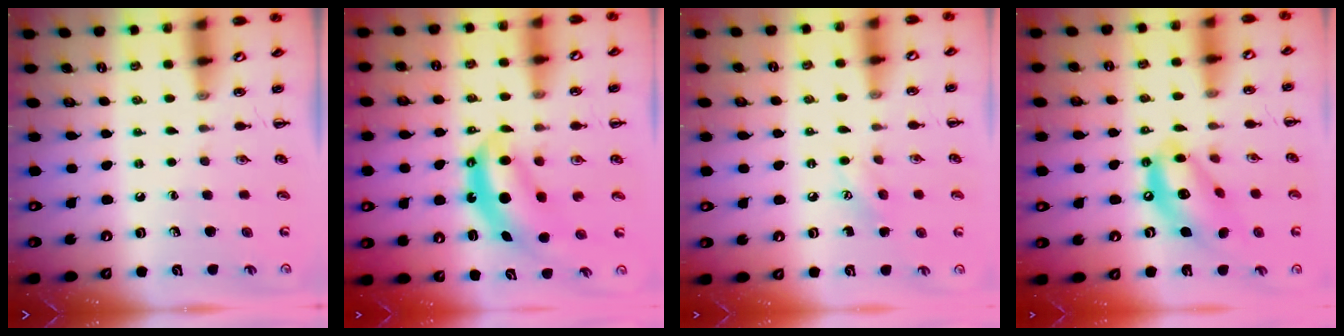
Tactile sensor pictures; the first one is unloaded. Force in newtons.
{"total": 6.7, "press": 6.6, "slide": 1.1}
{"total": 5.6, "press": 5.4, "slide": 1.4}
{"total": 13.8, "press": 13.3, "slide": 3.7}